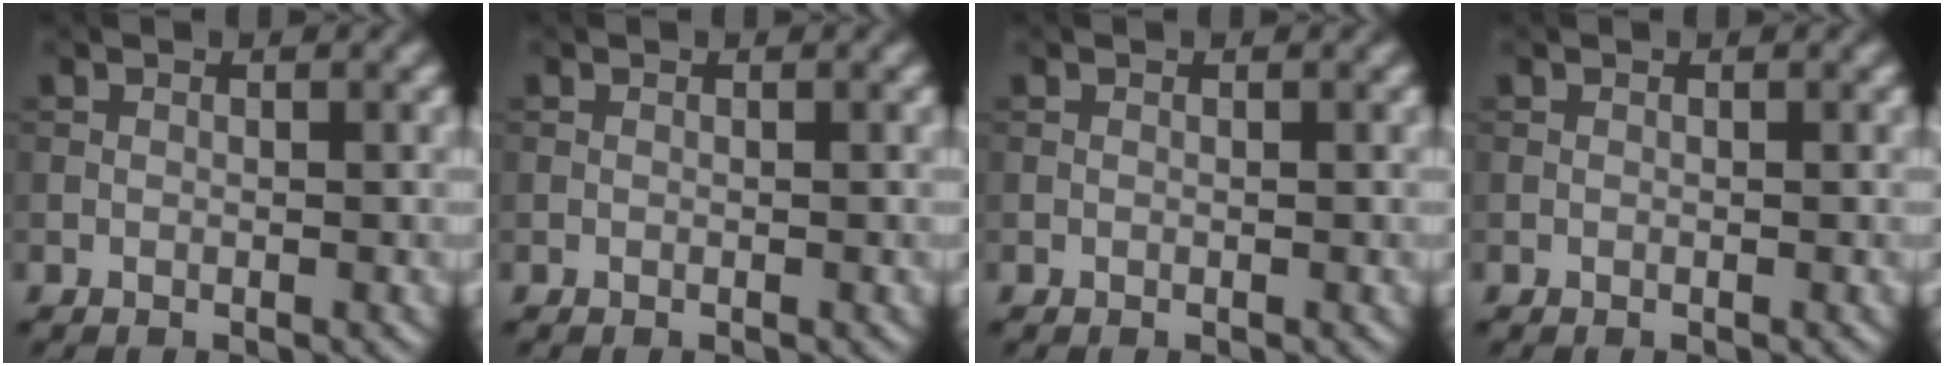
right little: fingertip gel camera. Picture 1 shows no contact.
{"total": 0.0}
{"total": 0.0}
{"total": 0.0}